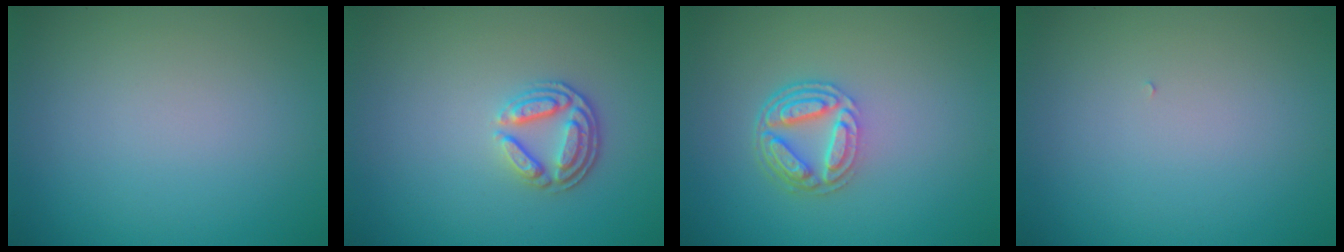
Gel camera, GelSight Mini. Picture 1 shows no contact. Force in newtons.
{"total": 2.9, "press": 2.5, "slide": 1.6}
{"total": 4.4, "press": 3.3, "slide": 2.9}
{"total": 0.0}